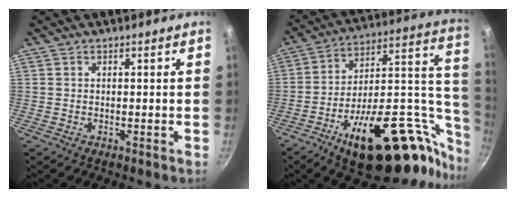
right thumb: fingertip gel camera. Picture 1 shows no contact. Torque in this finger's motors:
{"motor_torque": [3.21, 1.76, 1.73, -1.04, 0.43]}